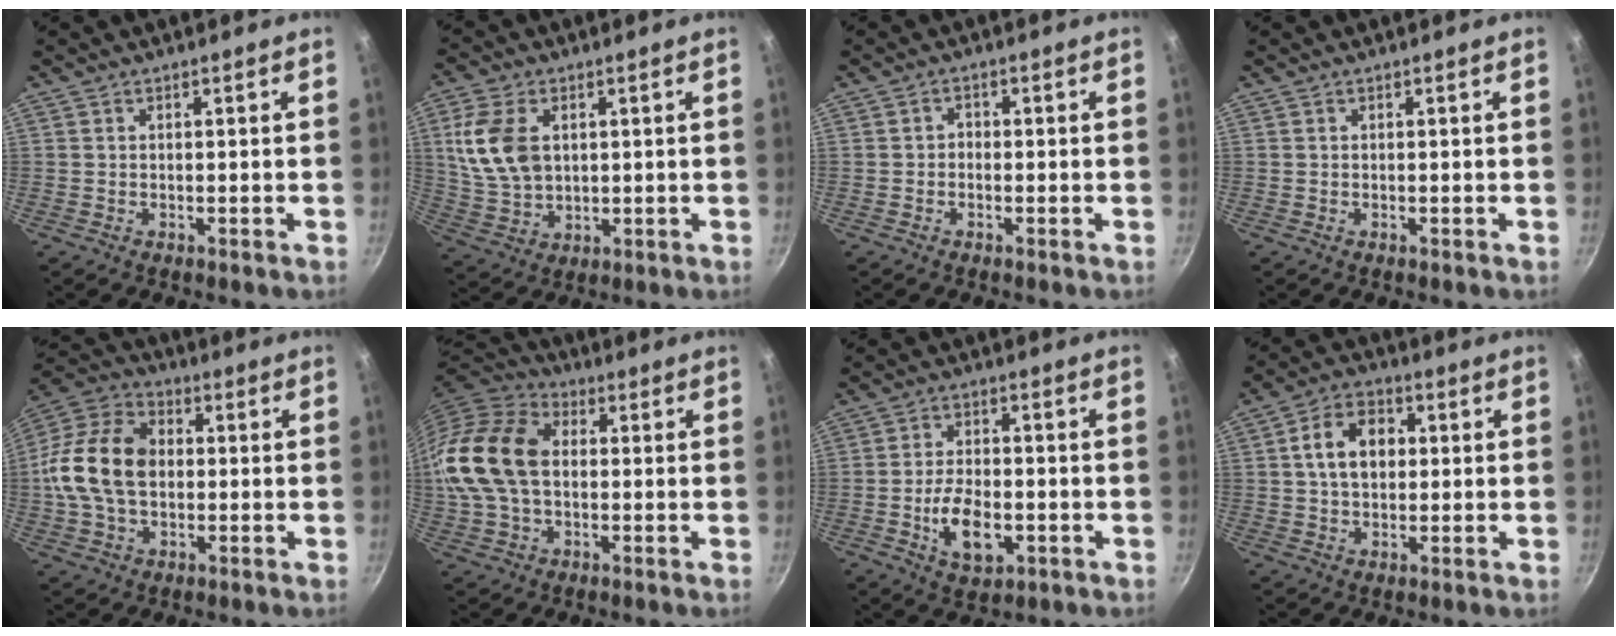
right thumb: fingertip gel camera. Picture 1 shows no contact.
{"total": 11.5, "force": [2.5, 7.8, 8.2], "torque": [-0.149, -0.008, 0.056]}
{"total": 1.3, "force": [-0.6, 1.1, 0.6], "torque": [-0.004, 0.007, -0.012]}
{"total": 0.0}
{"total": 17.0, "force": [0.1, 11.9, 12.1], "torque": [-0.212, 0.028, -0.012]}
{"total": 18.4, "force": [0.9, 12.7, 13.3], "torque": [-0.253, 0.031, 0.005]}
{"total": 9.7, "force": [-2.7, 5.4, 7.7], "torque": [-0.123, 0.013, -0.043]}
{"total": 9.7, "force": [1.4, 7.0, 6.6], "torque": [-0.087, 0.016, 0.014]}